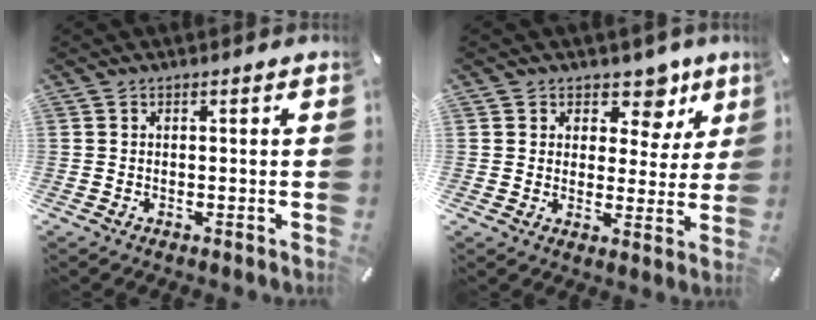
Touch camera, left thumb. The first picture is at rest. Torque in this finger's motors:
{"motor_torque": [0.34, -0.28, 0.06, -0.08, -0.05]}